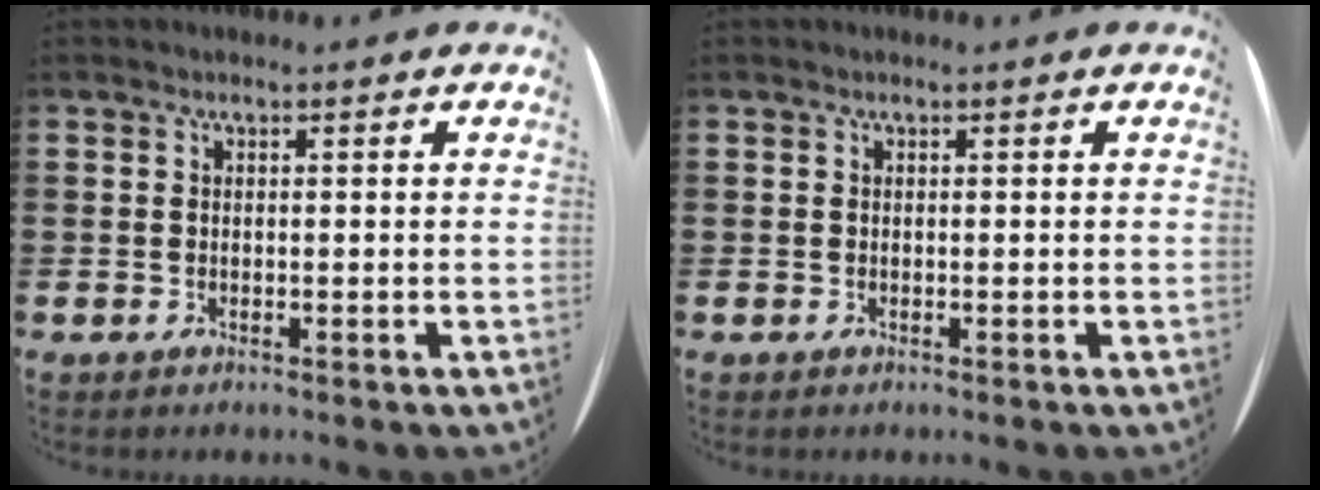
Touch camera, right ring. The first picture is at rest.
{"total": 0.0}